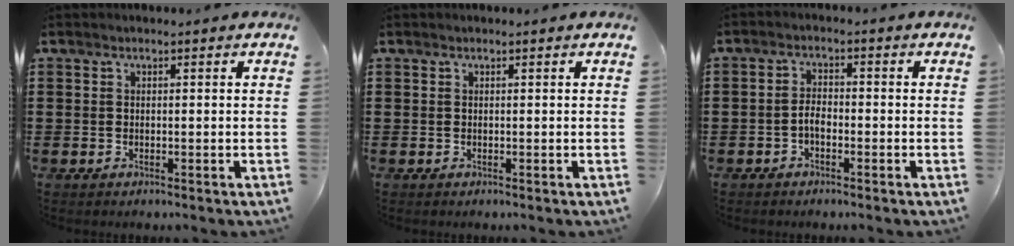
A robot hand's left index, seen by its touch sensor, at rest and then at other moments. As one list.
[{"total": 0.0}, {"total": 2.5, "force": [-1.2, 1.1, 1.9], "torque": [-0.043, 0.003, -0.027]}]